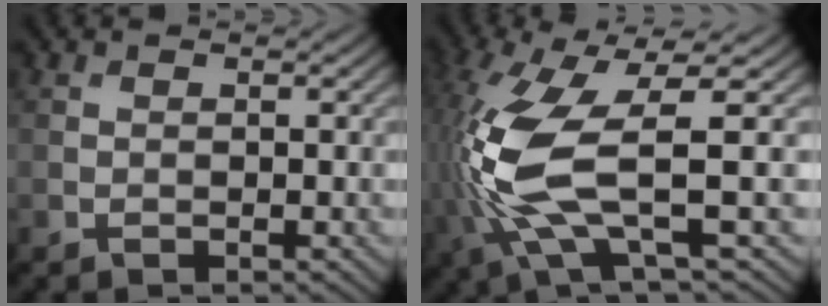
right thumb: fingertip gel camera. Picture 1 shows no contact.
{"total": 12.6, "force": [-1.5, 3.8, 12.0], "torque": [-0.288, -0.014, -0.027]}